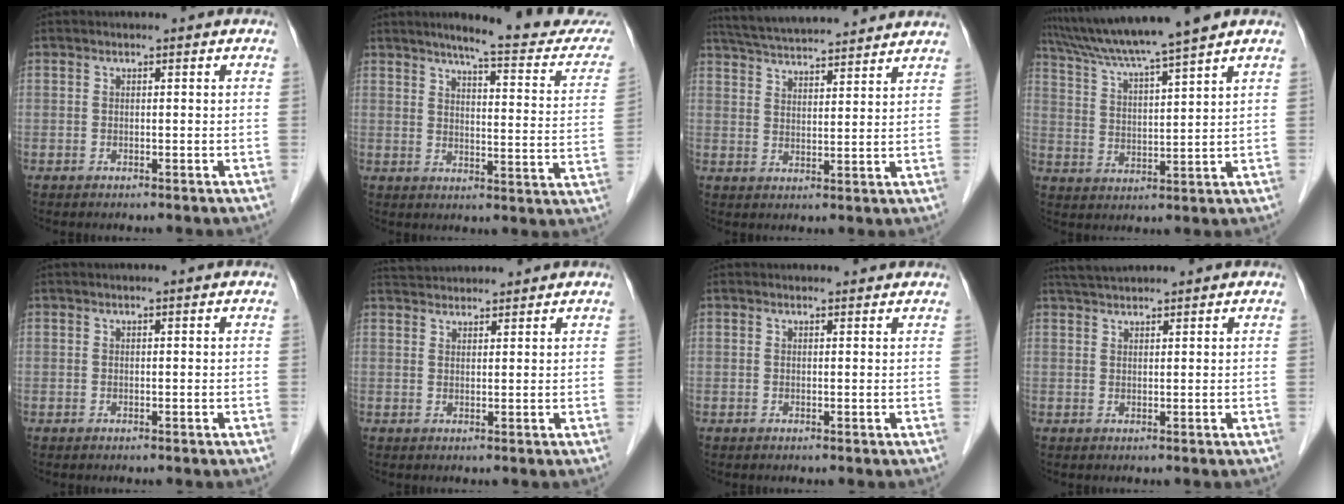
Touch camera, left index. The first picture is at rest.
{"total": 16.9, "force": [14.9, 1.2, 7.9], "torque": [-0.090, -0.050, 0.171]}
{"total": 15.7, "force": [14.4, 1.5, 6.2], "torque": [-0.110, 0.034, 0.212]}
{"total": 12.2, "force": [10.4, -1.7, 6.1], "torque": [-0.109, 0.011, 0.178]}
{"total": 0.0}
{"total": 4.9, "force": [4.8, 0.3, 0.9], "torque": [-0.020, 0.033, 0.078]}
{"total": 2.4, "force": [2.3, 0.3, 0.3], "torque": [-0.010, 0.007, 0.021]}
{"total": 3.6, "force": [3.4, -0.3, 1.3], "torque": [-0.021, 0.024, 0.064]}